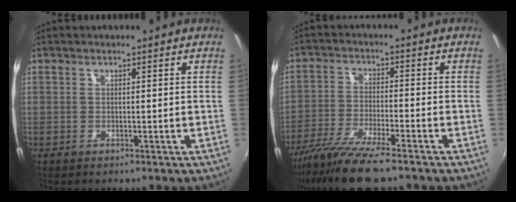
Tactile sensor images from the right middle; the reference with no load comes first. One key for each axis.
{"total": 12.5, "fx": -9.8, "fy": 1.4, "fz": 7.7, "tx": -0.168, "ty": -0.038, "tz": -0.182}